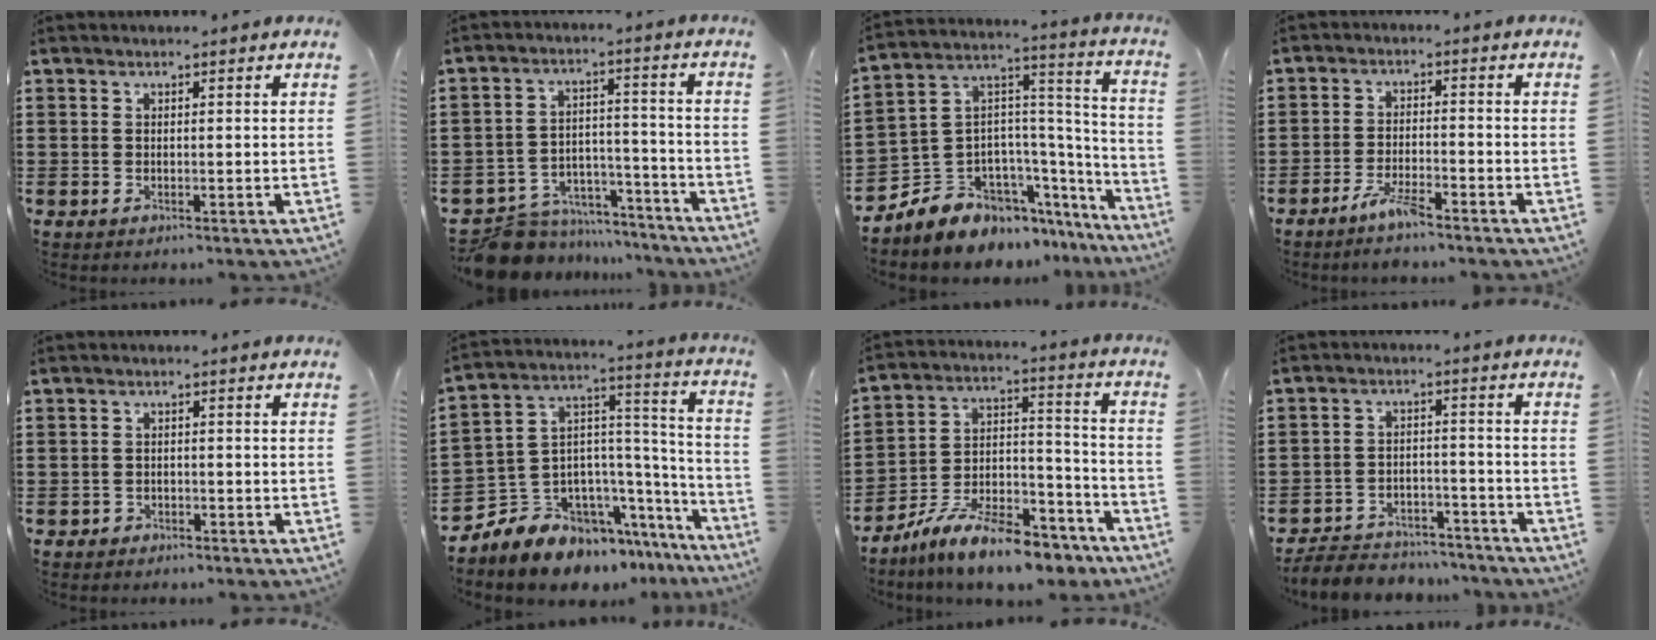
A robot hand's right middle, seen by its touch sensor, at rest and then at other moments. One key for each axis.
{"total": 8.3, "fx": -7.9, "fy": 2.4, "fz": 1.2, "tx": -0.030, "ty": 0.024, "tz": -0.154}
{"total": 7.2, "fx": -5.9, "fy": 4.1, "fz": 0.3, "tx": -0.045, "ty": -0.023, "tz": -0.117}
{"total": 4.4, "fx": -3.5, "fy": 0.6, "fz": 2.6, "tx": -0.056, "ty": -0.002, "tz": -0.068}
{"total": 1.3, "fx": -1.2, "fy": 0.5, "fz": 0.0, "tx": -0.005, "ty": 0.001, "tz": -0.026}
{"total": 8.8, "fx": -7.3, "fy": 4.7, "fz": 1.4, "tx": -0.063, "ty": -0.013, "tz": -0.144}
{"total": 11.4, "fx": -9.8, "fy": 2.2, "fz": 5.4, "tx": -0.101, "ty": 0.028, "tz": -0.190}
{"total": 5.3, "fx": -5.1, "fy": 1.0, "fz": 0.4, "tx": -0.014, "ty": 0.009, "tz": -0.105}